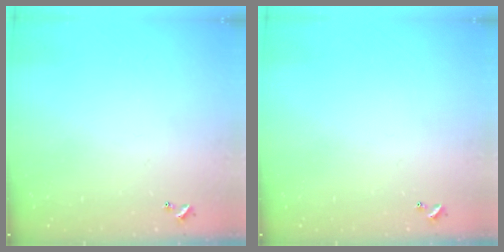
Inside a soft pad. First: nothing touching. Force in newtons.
{"total": 0.0}